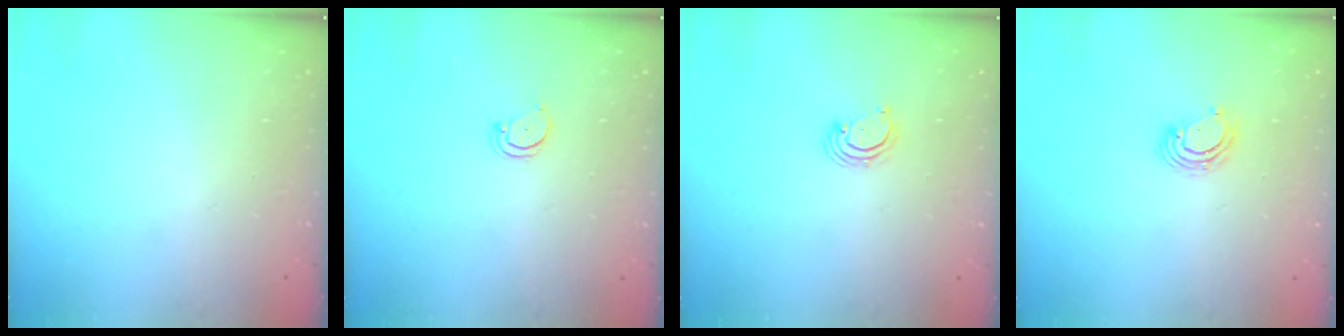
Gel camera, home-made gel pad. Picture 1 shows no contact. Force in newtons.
{"total": 3.5, "press": 3.4, "slide": 0.3}
{"total": 2.7, "press": 2.7, "slide": 0.3}
{"total": 4.4, "press": 4.4, "slide": 0.4}